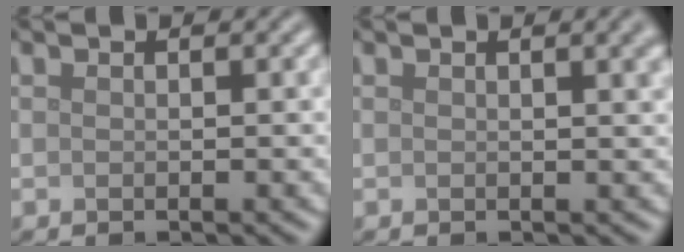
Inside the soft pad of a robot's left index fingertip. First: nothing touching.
{"total": 2.2, "force": [0.9, 0.7, 1.9], "torque": [-0.011, 0.008, 0.009]}